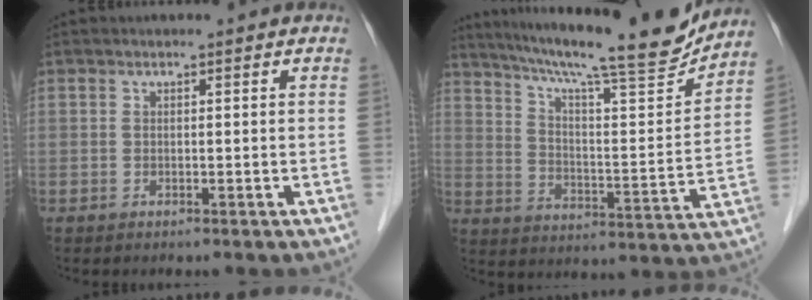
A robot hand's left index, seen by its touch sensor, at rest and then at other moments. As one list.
[{"total": 21.3, "force": [18.8, 1.2, 10.0], "torque": [-0.169, -0.021, 0.274]}]